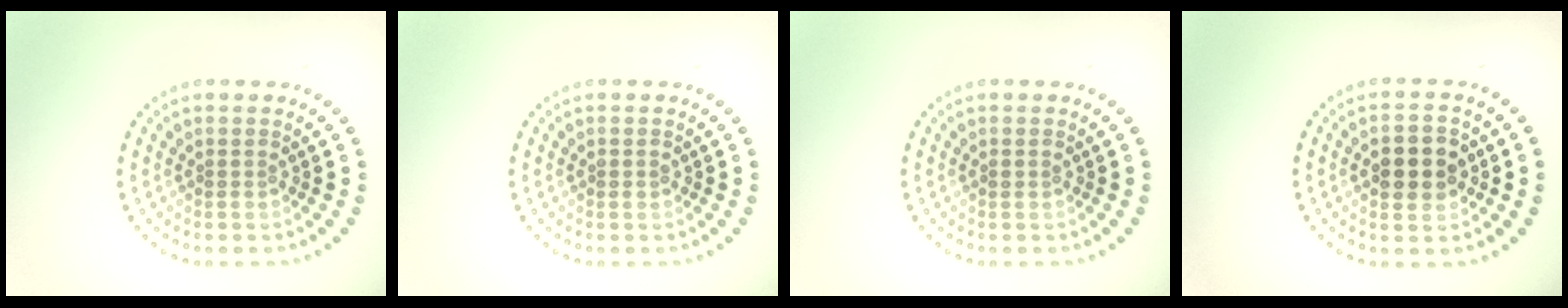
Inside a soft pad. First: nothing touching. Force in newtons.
{"total": 0.5, "press": 0.5, "slide": 0.1}
{"total": 0.5, "press": 0.5, "slide": 0.2}
{"total": 3.5, "press": 3.5, "slide": 0.2}